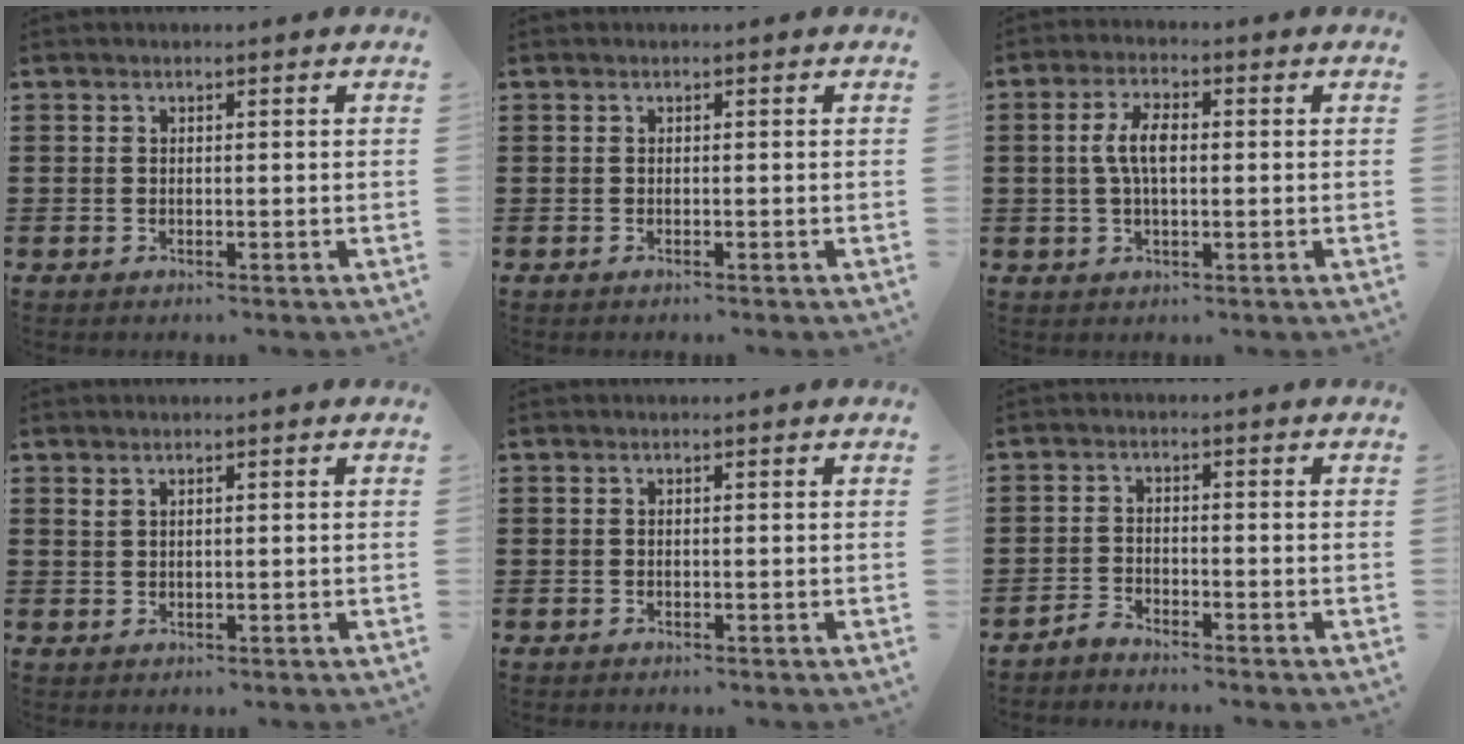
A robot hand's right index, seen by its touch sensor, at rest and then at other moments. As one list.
[{"total": 0.0}, {"total": 5.2, "force": [0.3, 2.1, 4.7], "torque": [-0.106, 0.004, -0.003]}, {"total": 0.9, "force": [0.6, 0.4, 0.6], "torque": [-0.014, 0.002, 0.011]}, {"total": 0.0}, {"total": 2.2, "force": [-2.1, -0.1, -0.1], "torque": [-0.005, 0.004, -0.045]}]